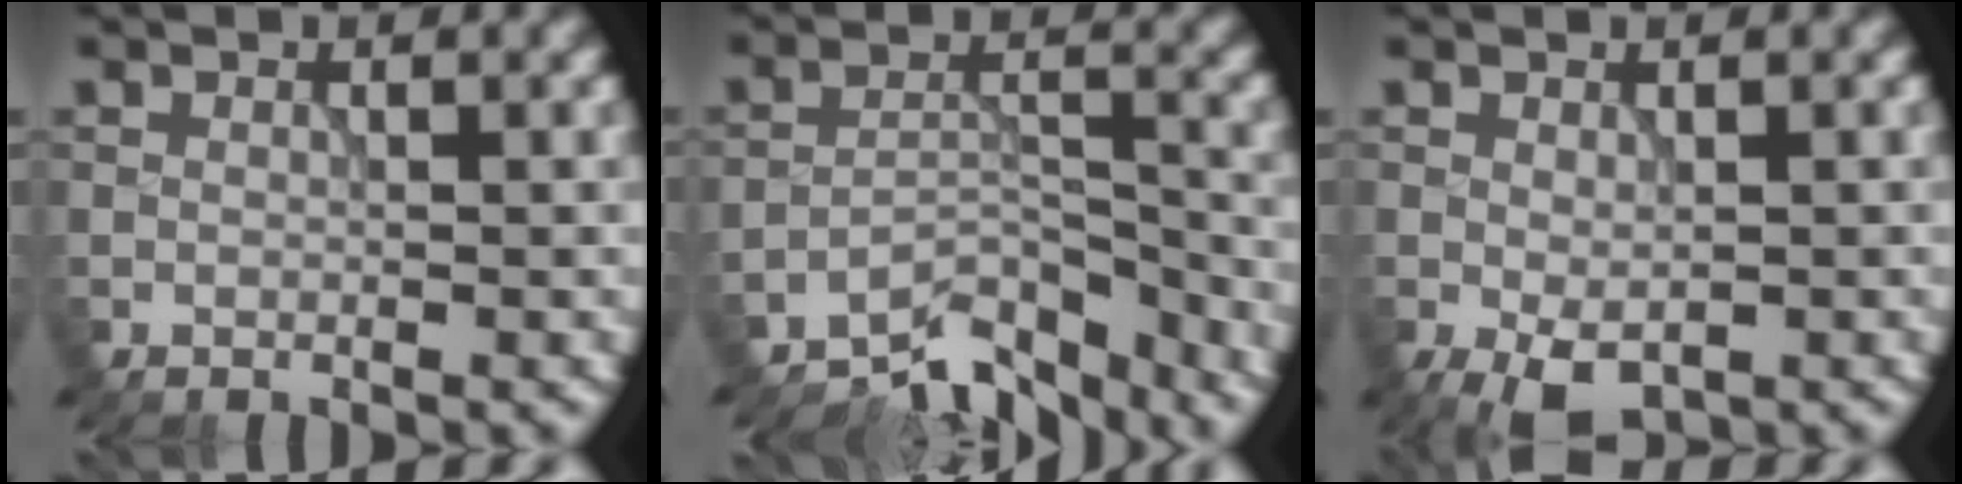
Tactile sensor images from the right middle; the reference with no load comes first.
{"total": 7.0, "force": [-6.4, 1.8, 2.3], "torque": [-0.027, -0.007, -0.111]}
{"total": 2.8, "force": [-1.0, 1.4, 2.2], "torque": [-0.042, -0.011, -0.013]}